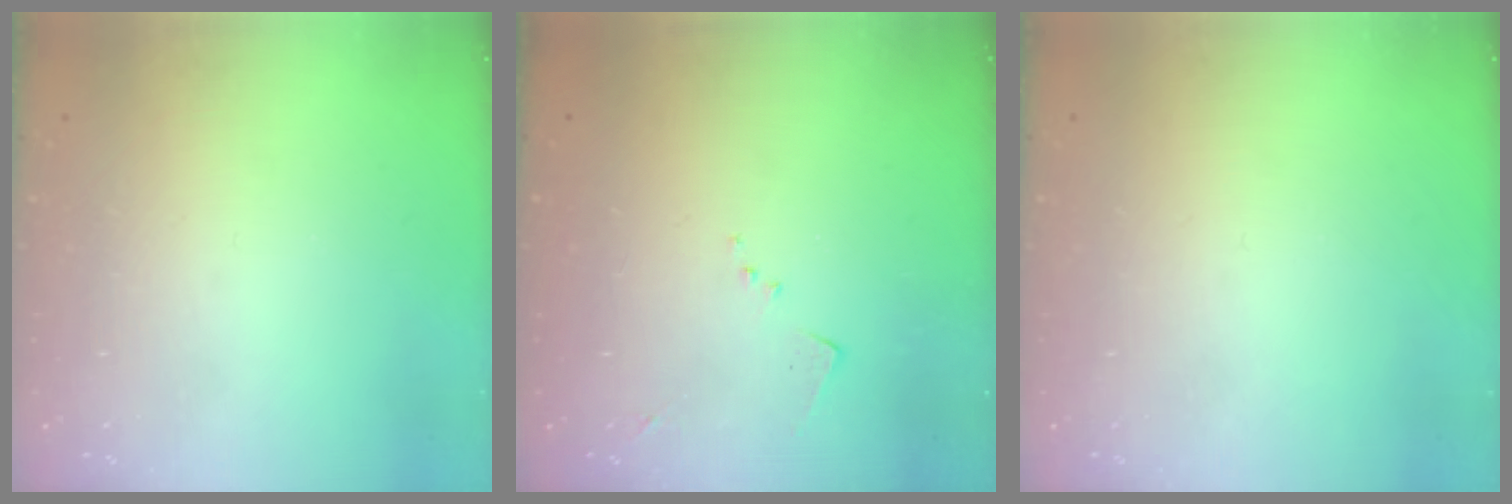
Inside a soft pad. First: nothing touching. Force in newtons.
{"total": 6.3, "press": 6.2, "slide": 0.9}
{"total": 0.0}